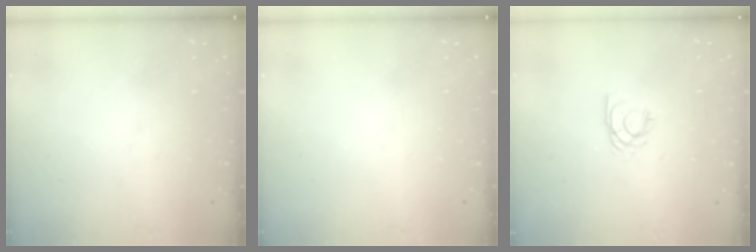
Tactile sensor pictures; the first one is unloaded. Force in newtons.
{"total": 0.0}
{"total": 2.2, "press": 2.2, "slide": 0.4}